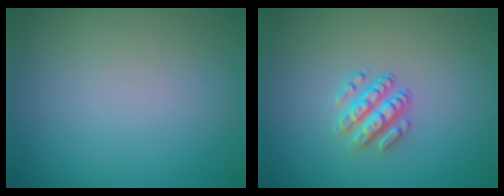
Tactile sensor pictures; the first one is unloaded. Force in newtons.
{"total": 2.9, "press": 2.5, "slide": 1.6}